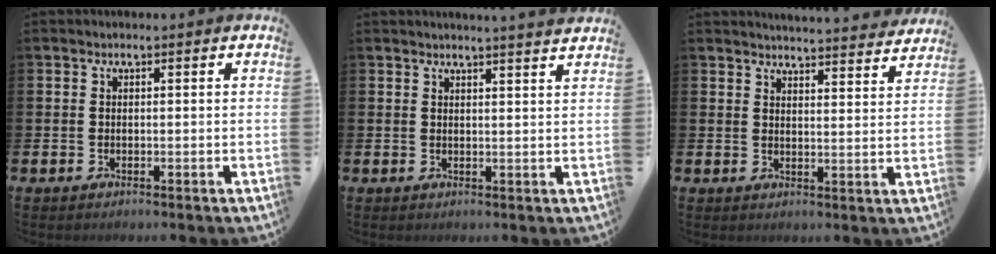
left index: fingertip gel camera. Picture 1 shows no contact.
{"total": 2.5, "force": [2.5, -0.5, 0.1], "torque": [0.007, -0.018, 0.043]}
{"total": 4.6, "force": [4.6, -0.2, 0.2], "torque": [-0.002, -0.037, 0.079]}